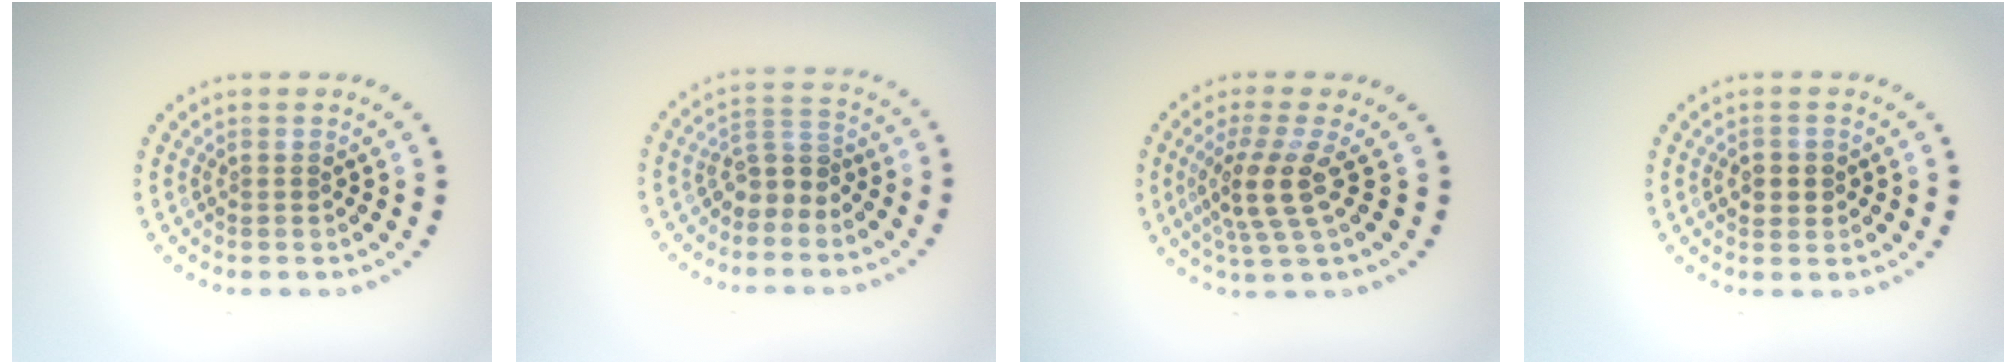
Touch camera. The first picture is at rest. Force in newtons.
{"total": 2.6, "press": 2.3, "slide": 1.2}
{"total": 3.9, "press": 2.9, "slide": 2.7}
{"total": 1.9, "press": 1.9, "slide": 0.2}